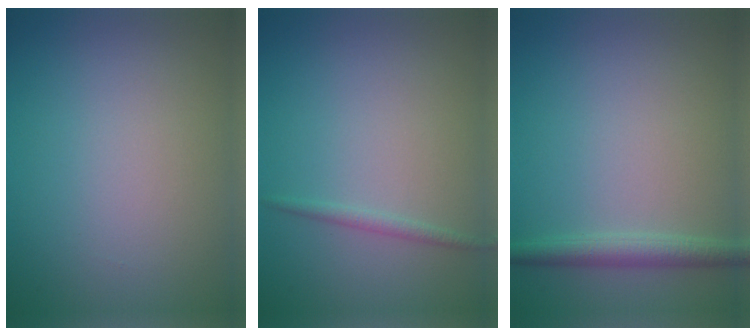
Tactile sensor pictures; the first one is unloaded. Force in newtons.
{"total": 0.9, "press": 0.9, "slide": 0.0}
{"total": 2.4, "press": 2.4, "slide": 0.1}